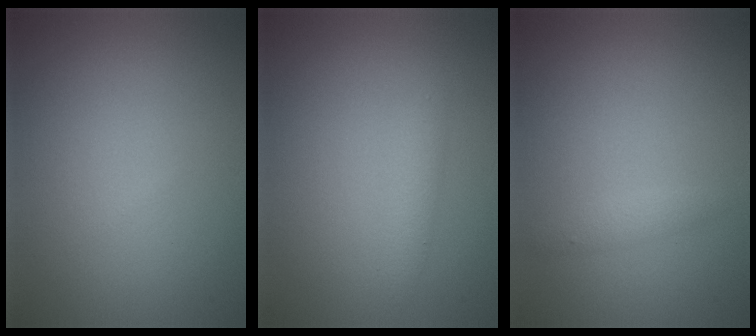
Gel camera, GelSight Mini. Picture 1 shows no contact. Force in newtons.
{"total": 1.3, "press": 1.3, "slide": 0.1}
{"total": 1.0, "press": 1.0, "slide": 0.1}